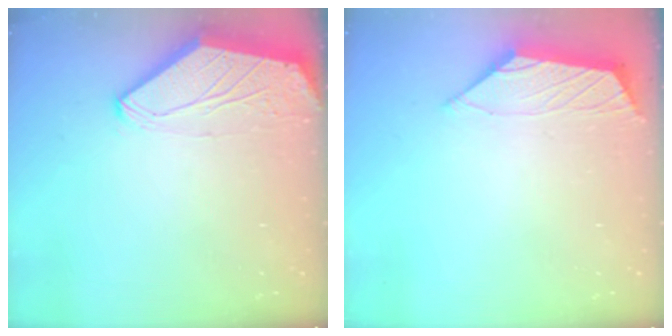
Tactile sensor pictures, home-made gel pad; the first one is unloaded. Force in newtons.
{"total": 1.4, "press": 1.4, "slide": 0.2}